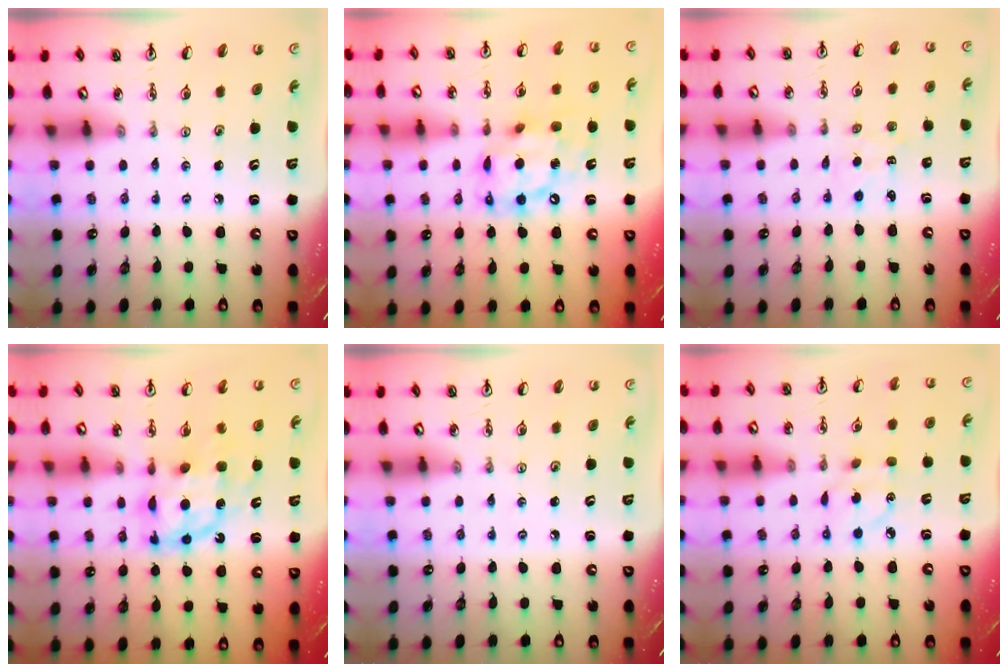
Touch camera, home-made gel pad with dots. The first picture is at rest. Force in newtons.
{"total": 13.0, "press": 13.0, "slide": 1.4}
{"total": 1.2, "press": 1.2, "slide": 0.2}
{"total": 11.3, "press": 11.3, "slide": 1.4}
{"total": 0.0}
{"total": 5.1, "press": 5.1, "slide": 0.4}